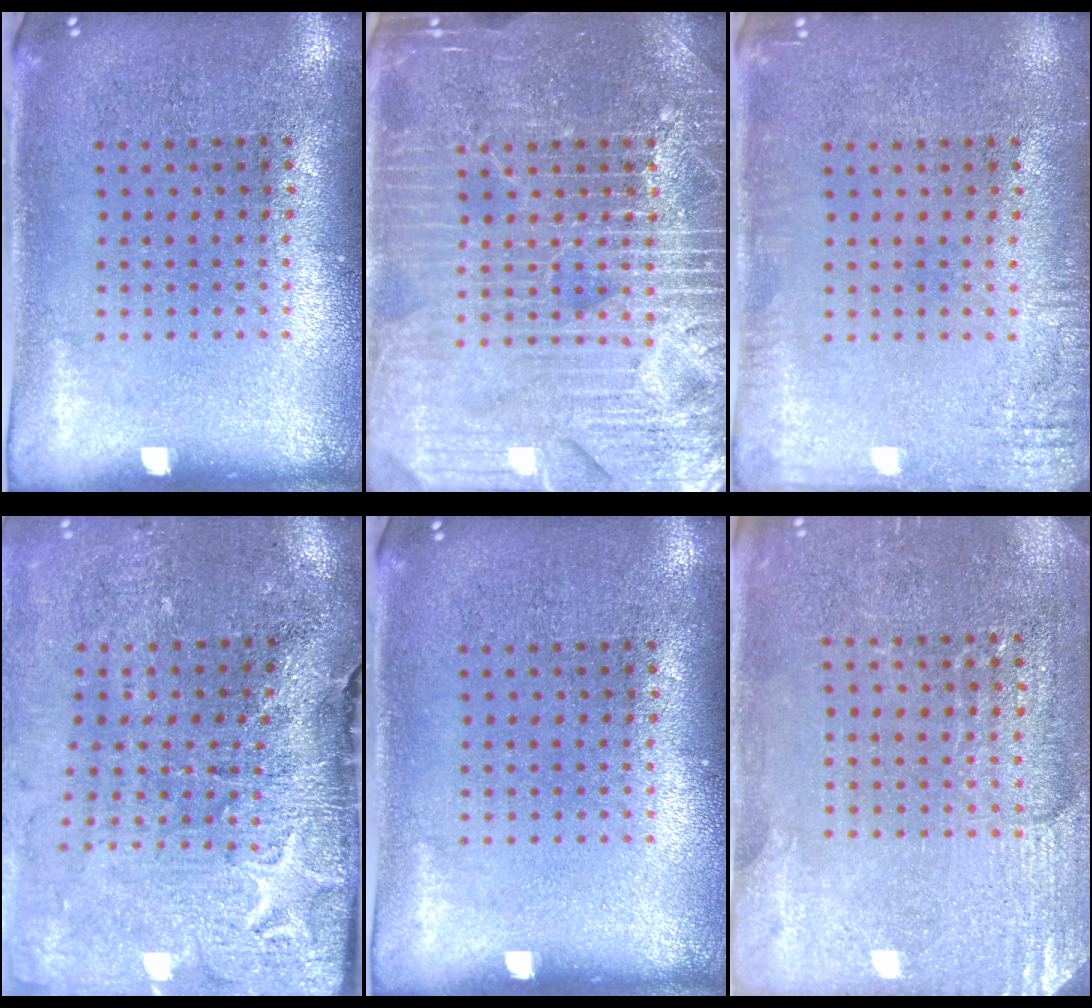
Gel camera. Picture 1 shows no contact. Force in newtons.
{"total": 7.2, "press": 7.1, "slide": 0.9}
{"total": 1.8, "press": 1.8, "slide": 0.1}
{"total": 3.6, "press": 3.3, "slide": 1.4}
{"total": 0.0}
{"total": 2.9, "press": 2.9, "slide": 0.4}